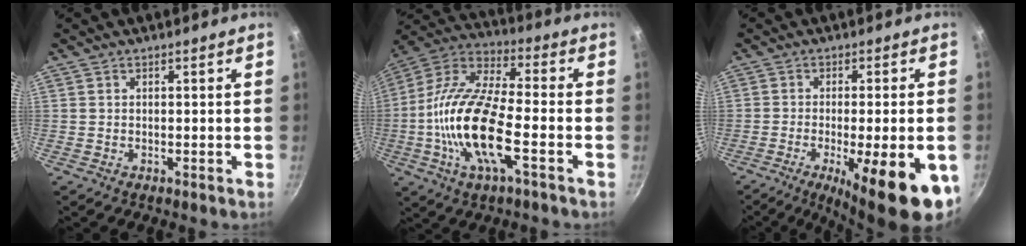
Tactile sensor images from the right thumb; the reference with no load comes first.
{"total": 19.4, "force": [-4.7, 7.0, 17.4], "torque": [-0.340, 0.033, -0.111]}
{"total": 17.4, "force": [-6.7, 4.4, 15.4], "torque": [-0.199, -0.002, -0.090]}